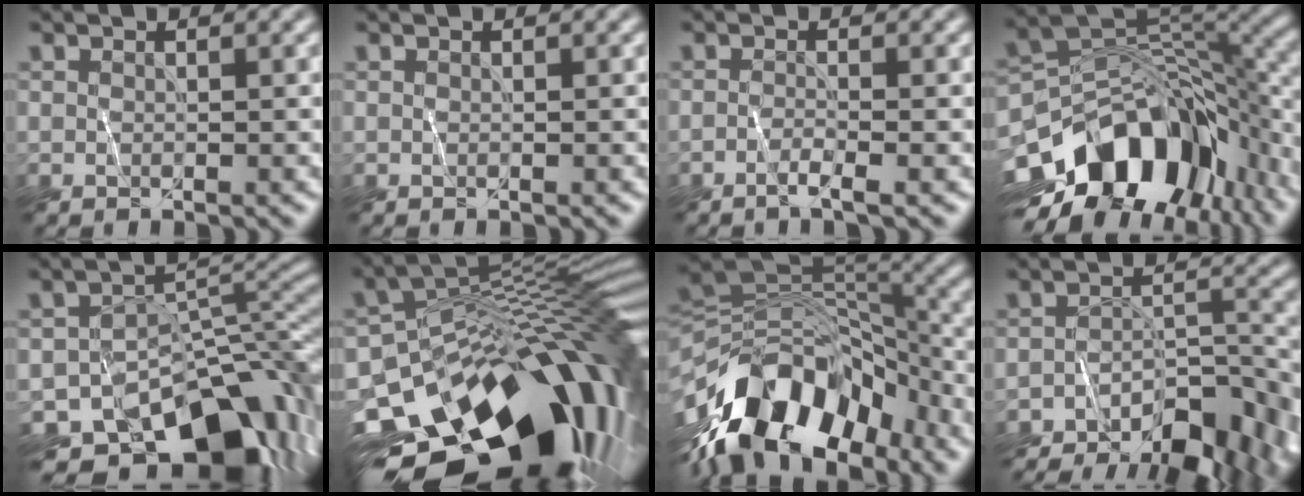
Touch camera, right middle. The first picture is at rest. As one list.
[{"total": 0.0}, {"total": 1.4, "force": [-0.8, 0.1, 1.1], "torque": [-0.011, 0.008, -0.025]}, {"total": 13.9, "force": [-6.2, 8.8, 8.8], "torque": [-0.143, 0.017, -0.111]}, {"total": 13.4, "force": [-8.6, 7.2, 7.3], "torque": [-0.106, -0.002, -0.123]}, {"total": 18.5, "force": [-8.1, 9.2, 13.8], "torque": [-0.226, -0.006, -0.130]}, {"total": 14.0, "force": [-8.2, 7.5, 8.6], "torque": [-0.148, 0.028, -0.153]}, {"total": 9.7, "force": [-7.7, 3.3, 4.8], "torque": [-0.072, 0.001, -0.109]}]